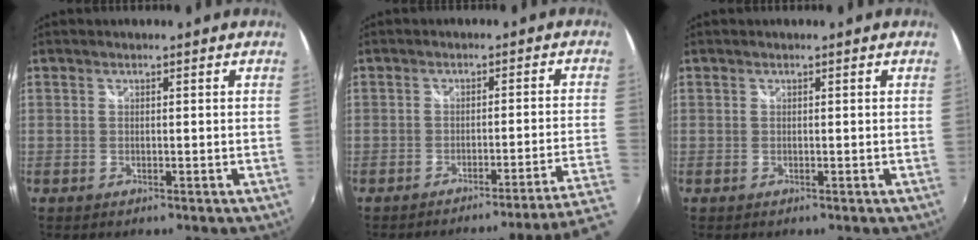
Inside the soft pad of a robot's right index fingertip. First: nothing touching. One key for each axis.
{"total": 8.3, "fx": -6.4, "fy": -3.6, "fz": 3.8, "tx": -0.044, "ty": -0.031, "tz": -0.086}
{"total": 0.0}